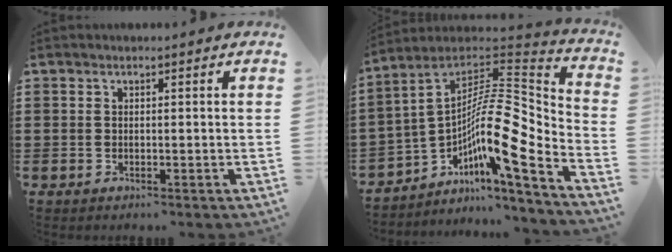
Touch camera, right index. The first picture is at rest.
{"total": 13.9, "force": [-2.9, 3.4, 13.2], "torque": [-0.231, -0.037, -0.069]}